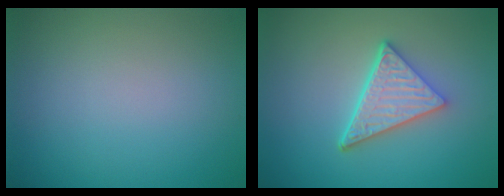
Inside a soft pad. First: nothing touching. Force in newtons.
{"total": 5.0, "press": 3.7, "slide": 3.4}